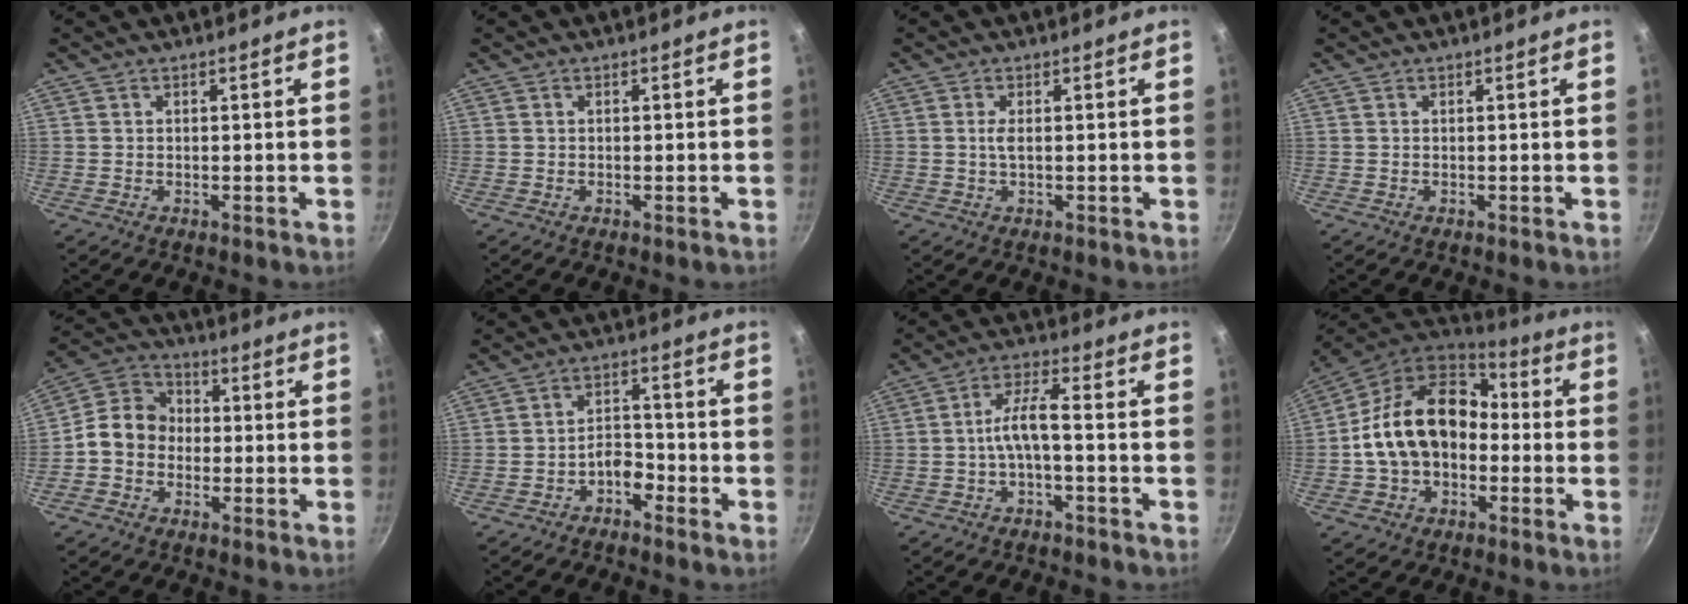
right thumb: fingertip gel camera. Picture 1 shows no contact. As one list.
[{"total": 0.5, "force": [-0.3, 0.0, 0.4], "torque": [-0.013, 0.004, -0.007]}, {"total": 1.6, "force": [0.1, 0.5, 1.5], "torque": [-0.034, 0.001, 0.003]}, {"total": 0.0}, {"total": 9.2, "force": [-1.5, 7.8, 4.7], "torque": [-0.053, 0.031, -0.050]}, {"total": 4.3, "force": [-3.0, 2.3, 2.2], "torque": [-0.018, 0.037, -0.055]}, {"total": 5.6, "force": [-1.8, 1.3, 5.1], "torque": [-0.113, 0.034, -0.037]}, {"total": 19.1, "force": [-0.9, 14.0, 13.0], "torque": [-0.208, 0.053, -0.023]}]